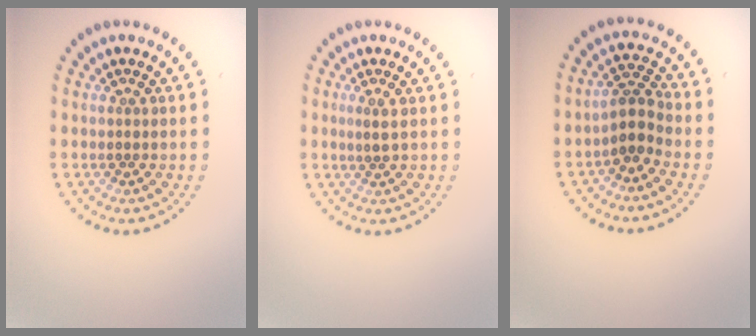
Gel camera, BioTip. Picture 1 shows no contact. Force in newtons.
{"total": 1.0, "press": 0.8, "slide": 0.7}
{"total": 2.5, "press": 2.0, "slide": 1.6}